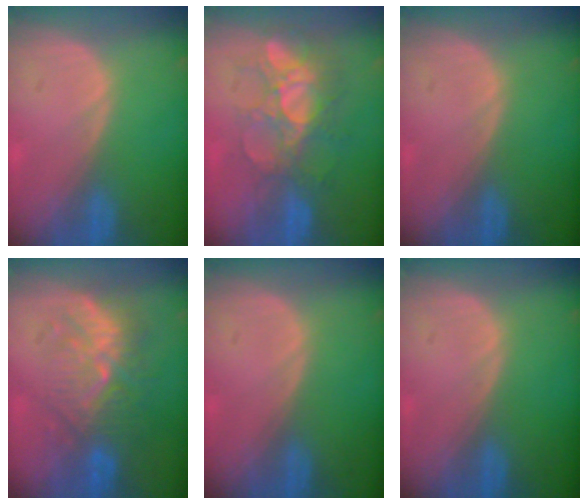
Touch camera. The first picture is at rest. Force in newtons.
{"total": 9.8, "press": 8.5, "slide": 4.8}
{"total": 0.0}
{"total": 9.1, "press": 8.8, "slide": 2.3}
{"total": 0.0}
{"total": 0.0}